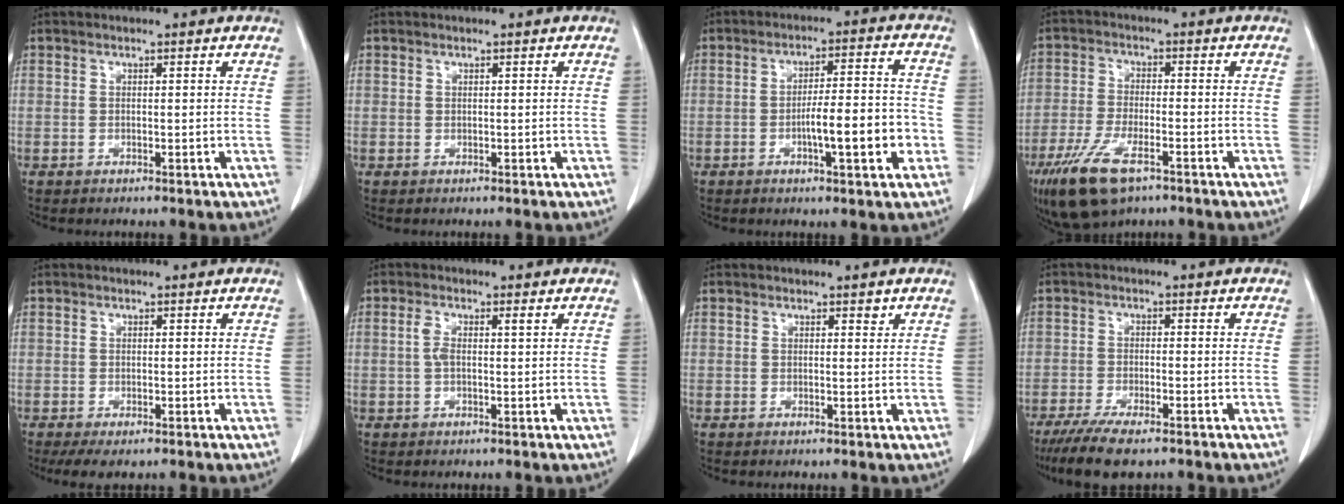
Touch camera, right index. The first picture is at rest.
{"total": 0.0}
{"total": 9.5, "force": [-2.6, 1.5, 9.0], "torque": [-0.142, 0.012, -0.040]}
{"total": 10.9, "force": [-6.4, 3.8, 7.9], "torque": [-0.159, -0.020, -0.113]}
{"total": 2.7, "force": [-1.1, 1.7, 1.8], "torque": [-0.036, -0.005, -0.008]}
{"total": 2.9, "force": [0.8, 0.9, 2.6], "torque": [-0.061, 0.013, 0.014]}
{"total": 1.3, "force": [1.0, 0.5, 0.7], "torque": [-0.008, -0.007, 0.013]}
{"total": 8.6, "force": [-6.2, 2.2, 5.5], "torque": [-0.090, -0.019, -0.099]}